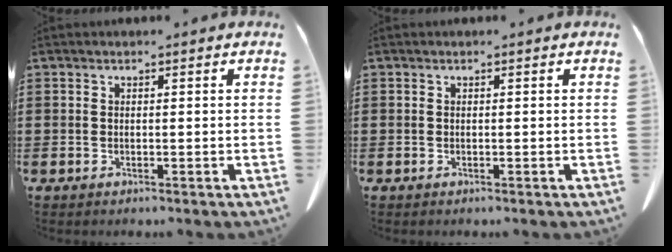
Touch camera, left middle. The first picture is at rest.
{"total": 0.0}